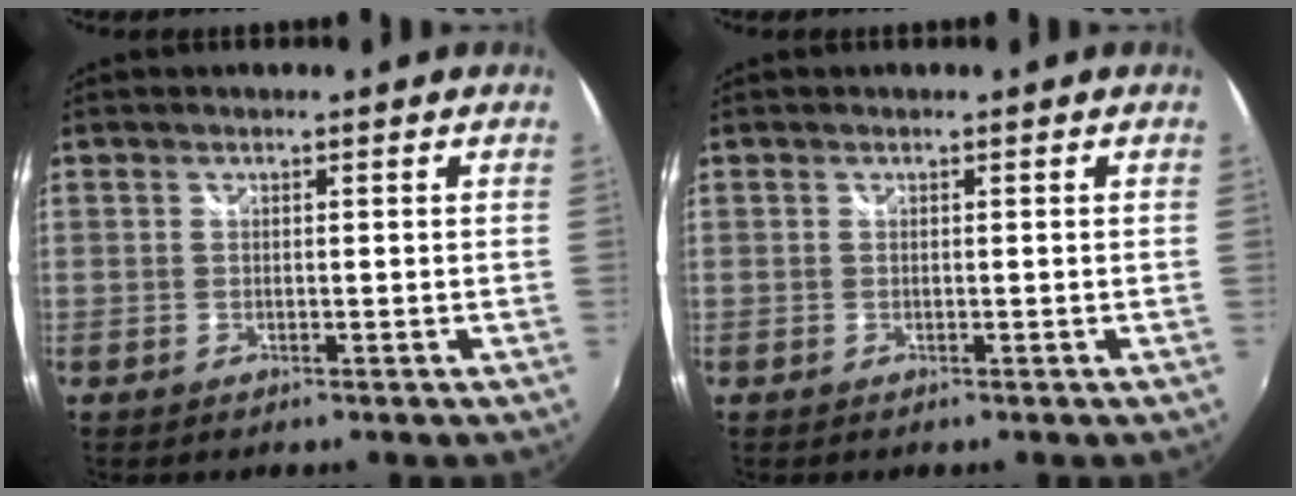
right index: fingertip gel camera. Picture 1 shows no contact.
{"total": 0.0}